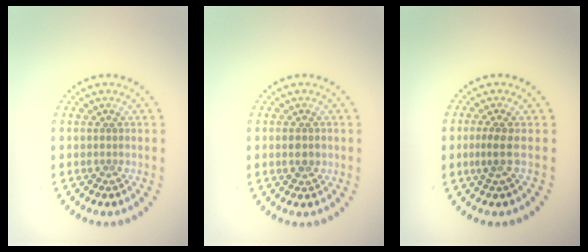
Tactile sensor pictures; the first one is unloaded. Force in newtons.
{"total": 1.4, "press": 1.4, "slide": 0.1}
{"total": 1.7, "press": 1.2, "slide": 1.1}